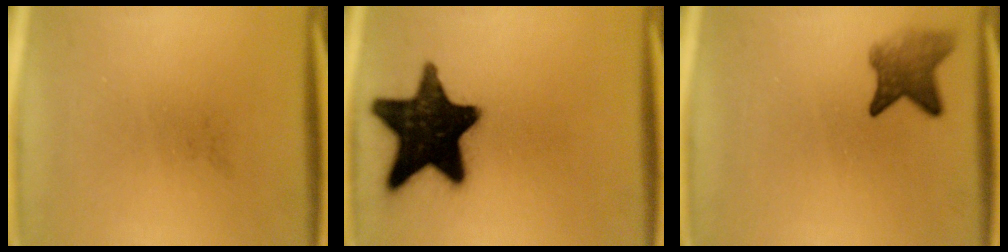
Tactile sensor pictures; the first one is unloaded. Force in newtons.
{"total": 18.3}
{"total": 4.5}